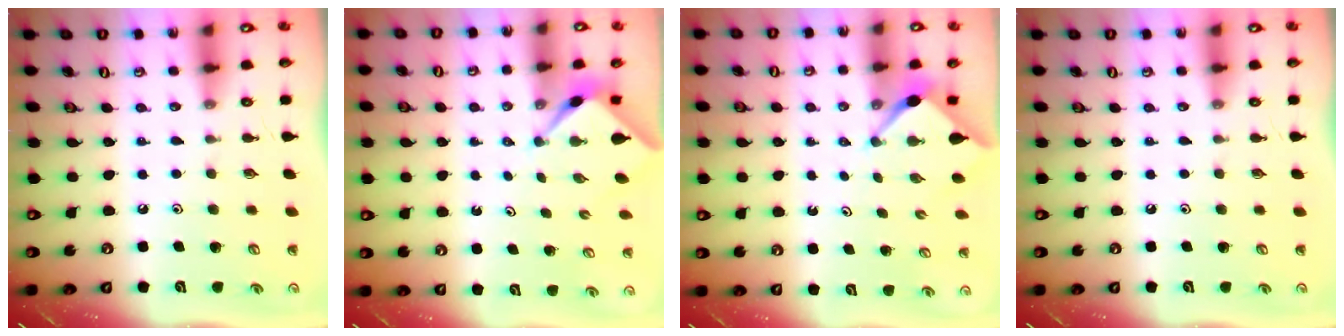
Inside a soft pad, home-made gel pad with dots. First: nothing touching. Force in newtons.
{"total": 2.1, "press": 2.1, "slide": 0.3}
{"total": 2.6, "press": 2.5, "slide": 0.4}
{"total": 0.0}